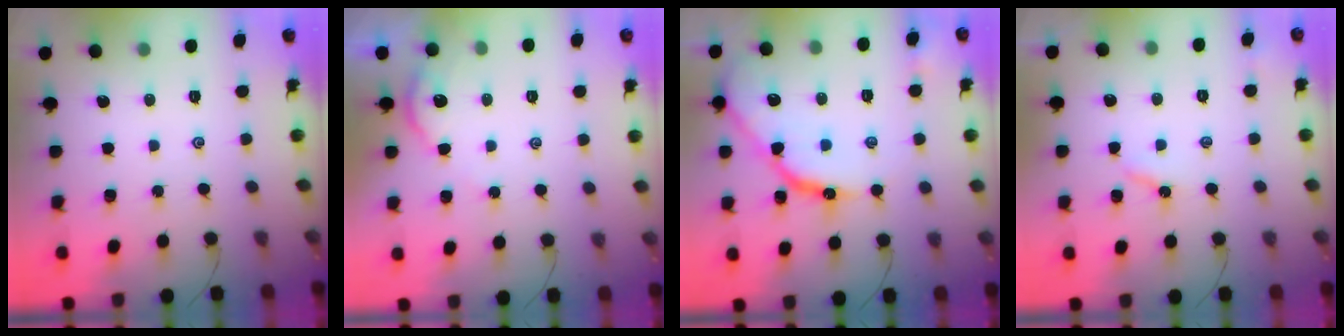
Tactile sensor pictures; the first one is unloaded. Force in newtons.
{"total": 2.8, "press": 2.8, "slide": 0.4}
{"total": 13.3, "press": 13.3, "slide": 1.3}
{"total": 2.6, "press": 2.6, "slide": 0.3}